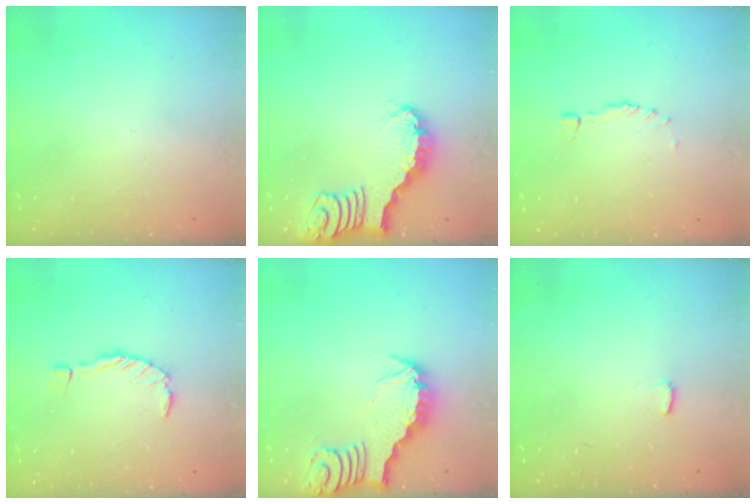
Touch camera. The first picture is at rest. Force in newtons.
{"total": 2.4, "press": 2.4, "slide": 0.2}
{"total": 0.0}
{"total": 0.0}
{"total": 3.2, "press": 3.2, "slide": 0.4}
{"total": 4.8, "press": 4.8, "slide": 0.4}